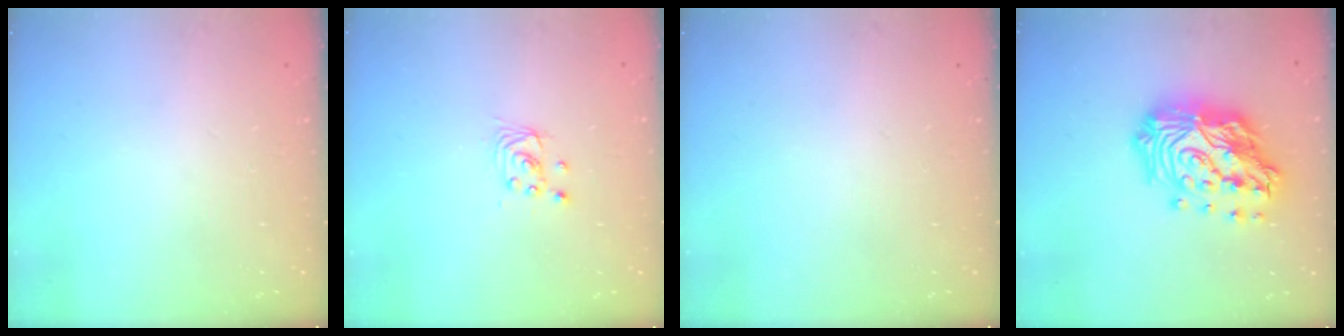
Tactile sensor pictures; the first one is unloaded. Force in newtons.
{"total": 2.4, "press": 2.4, "slide": 0.2}
{"total": 0.0}
{"total": 23.4, "press": 23.3, "slide": 2.1}